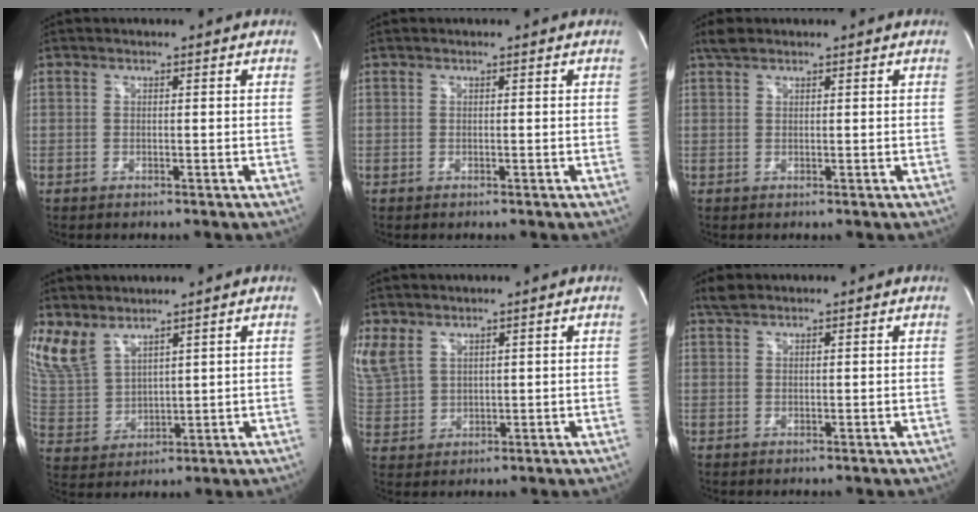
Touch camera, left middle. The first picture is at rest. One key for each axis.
{"total": 0.0}
{"total": 1.9, "fx": 1.6, "fy": 0.7, "fz": 0.8, "tx": -0.021, "ty": 0.013, "tz": 0.033}
{"total": 9.2, "fx": 7.2, "fy": 4.0, "fz": 4.0, "tx": -0.105, "ty": 0.005, "tz": 0.171}
{"total": 8.7, "fx": 5.2, "fy": 5.9, "fz": 3.7, "tx": -0.113, "ty": 0.012, "tz": 0.124}
{"total": 1.9, "fx": 1.7, "fy": 0.6, "fz": 0.7, "tx": -0.018, "ty": 0.012, "tz": 0.036}